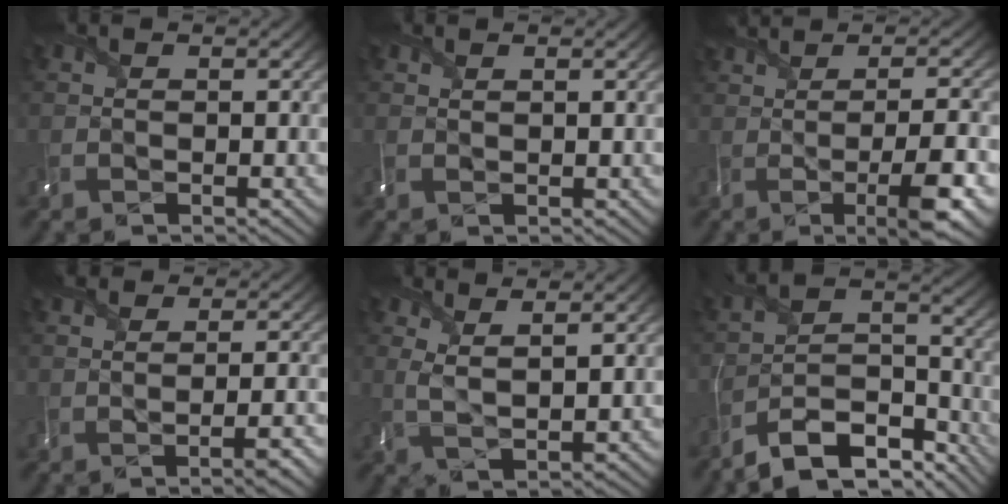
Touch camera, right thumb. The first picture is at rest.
{"total": 0.6, "force": [0.5, -0.1, 0.4], "torque": [-0.002, -0.001, 0.005]}
{"total": 6.9, "force": [-1.1, 0.8, 6.8], "torque": [-0.081, 0.016, -0.019]}
{"total": 3.6, "force": [1.1, 1.2, 3.3], "torque": [-0.034, 0.021, -0.007]}
{"total": 4.0, "force": [2.5, 1.0, 3.0], "torque": [-0.058, -0.008, 0.047]}
{"total": 11.4, "force": [-10.2, 2.4, 4.3], "torque": [-0.062, 0.001, -0.188]}